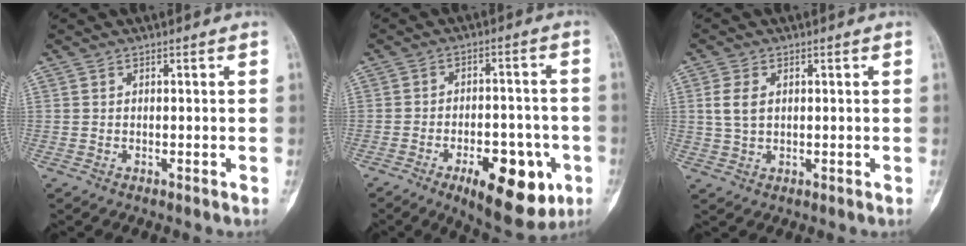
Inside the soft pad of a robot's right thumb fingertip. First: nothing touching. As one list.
[{"total": 15.7, "force": [-6.9, 7.0, 12.3], "torque": [-0.144, 0.024, -0.089]}, {"total": 4.1, "force": [0.8, 2.6, 3.1], "torque": [-0.067, 0.002, 0.017]}]